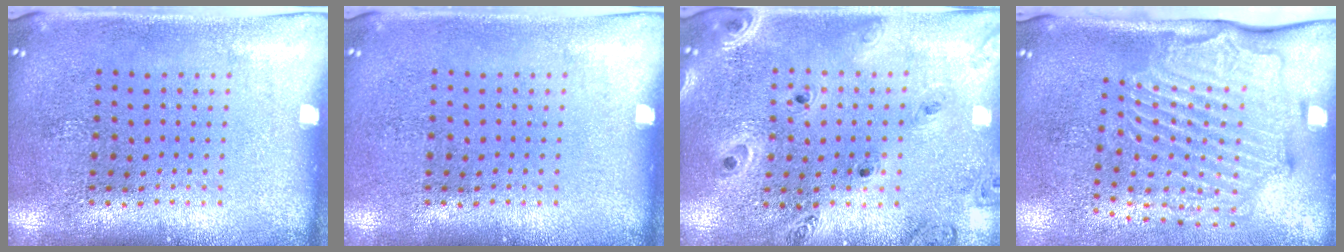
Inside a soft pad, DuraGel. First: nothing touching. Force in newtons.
{"total": 0.0}
{"total": 1.4, "press": 1.3, "slide": 0.2}
{"total": 2.9, "press": 2.2, "slide": 1.9}